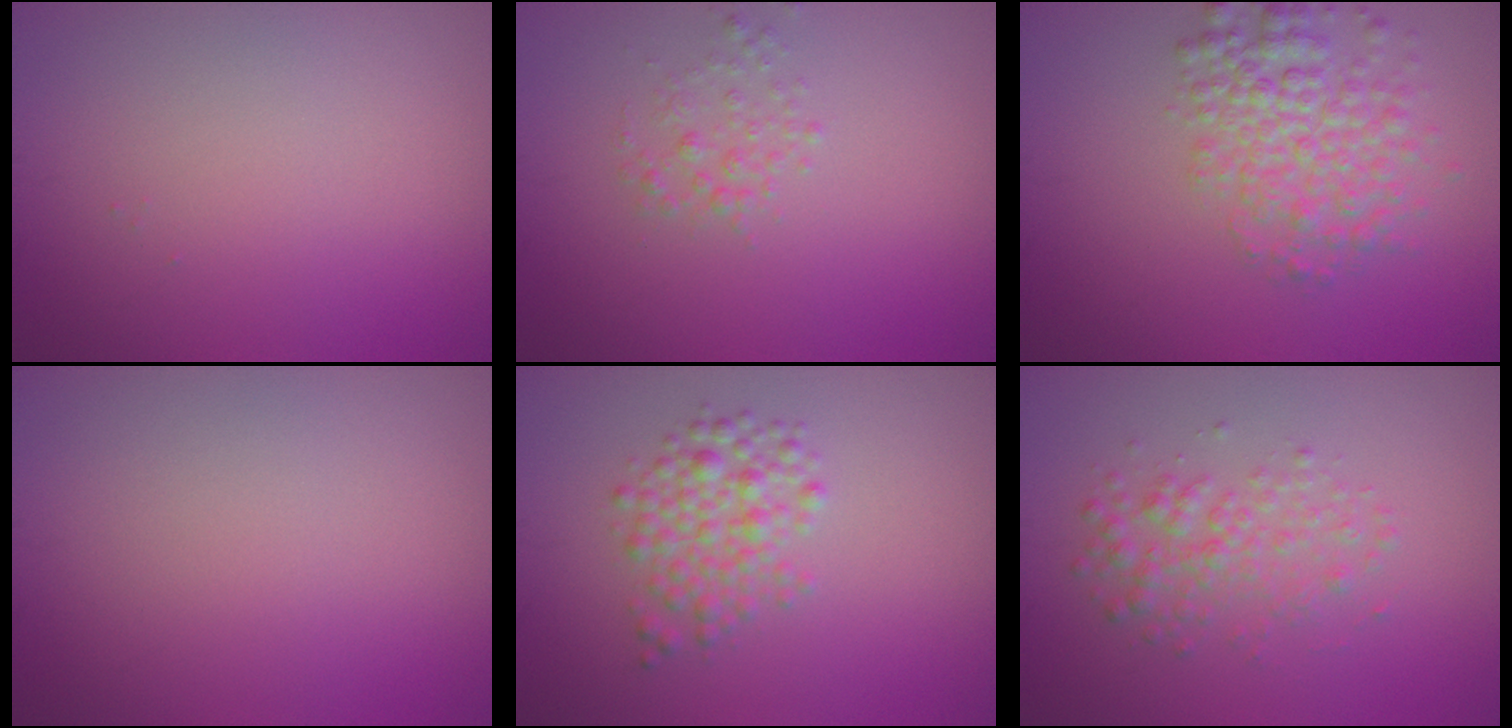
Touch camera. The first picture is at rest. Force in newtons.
{"total": 1.5, "press": 1.5, "slide": 0.0}
{"total": 5.0, "press": 5.0, "slide": 0.2}
{"total": 0.0}
{"total": 3.4, "press": 3.4, "slide": 0.1}
{"total": 2.7, "press": 2.7, "slide": 0.1}